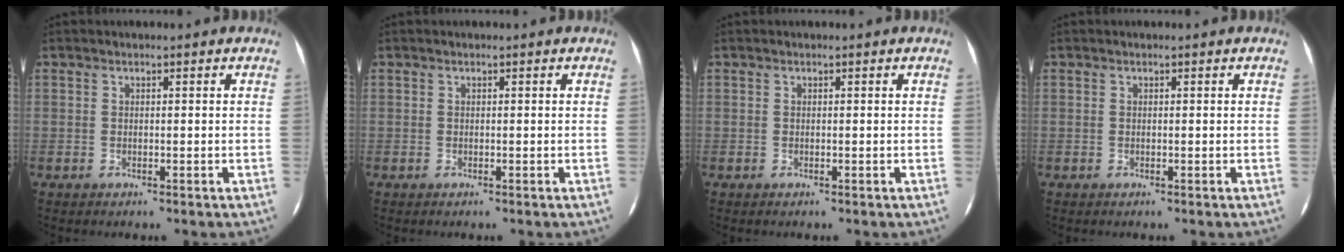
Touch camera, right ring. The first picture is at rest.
{"total": 0.0}
{"total": 0.0}
{"total": 0.0}